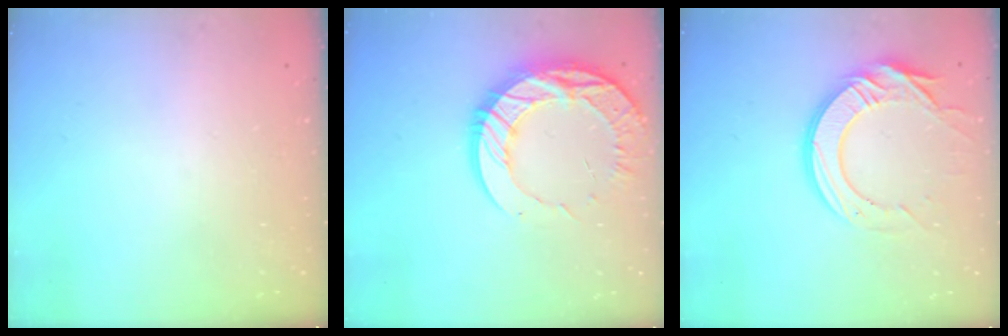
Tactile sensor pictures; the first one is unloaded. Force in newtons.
{"total": 17.9, "press": 17.8, "slide": 1.6}
{"total": 15.8, "press": 15.7, "slide": 1.7}